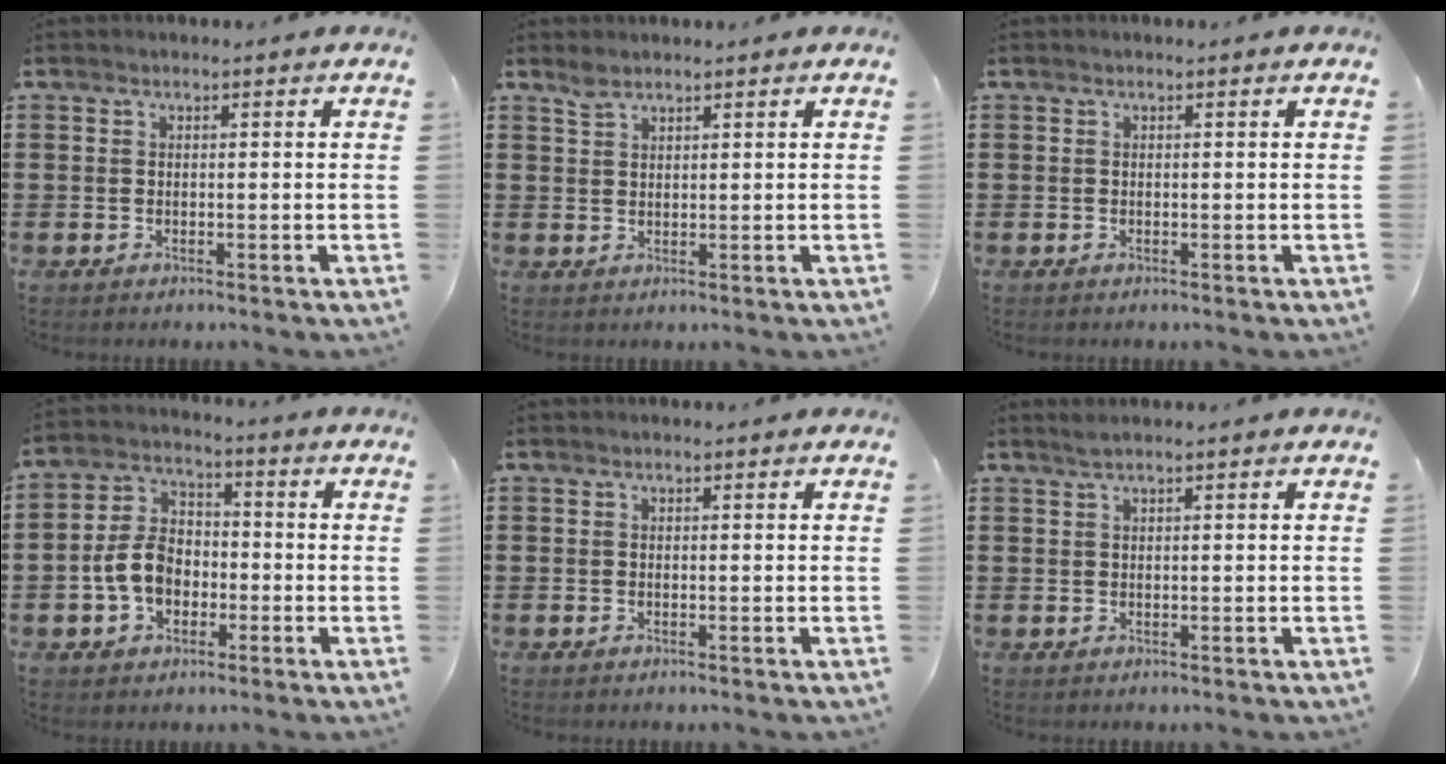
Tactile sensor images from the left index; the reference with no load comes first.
{"total": 1.8, "force": [1.6, 0.7, 0.7], "torque": [-0.017, 0.000, 0.031]}
{"total": 0.0}
{"total": 7.6, "force": [-1.8, 5.4, 5.0], "torque": [-0.118, 0.009, -0.039]}
{"total": 0.0}
{"total": 1.2, "force": [0.7, 0.0, 0.9], "torque": [-0.019, 0.000, 0.013]}